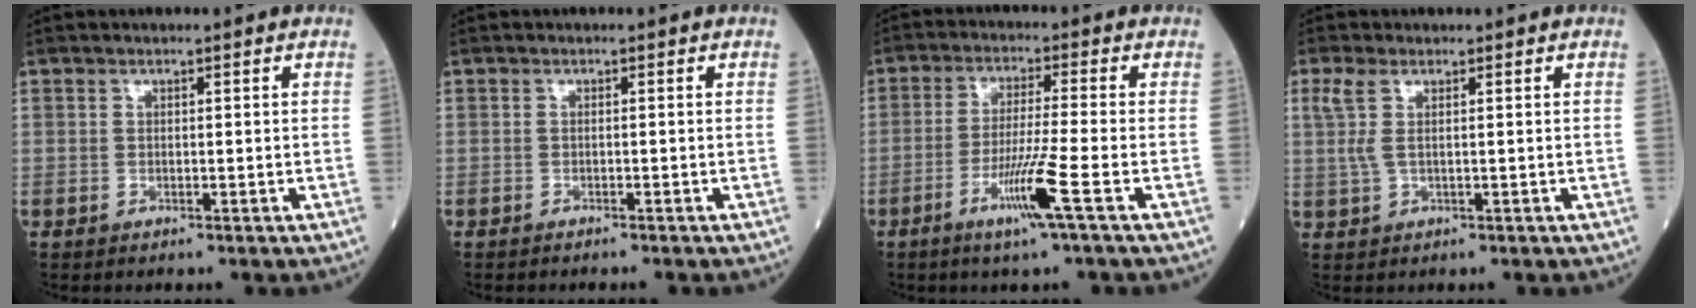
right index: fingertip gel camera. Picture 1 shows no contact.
{"total": 1.4, "force": [-1.2, -0.1, 0.6], "torque": [-0.008, 0.000, -0.016]}
{"total": 7.8, "force": [-3.5, -1.4, 6.8], "torque": [-0.132, -0.019, -0.070]}
{"total": 3.0, "force": [1.1, 0.8, 2.7], "torque": [-0.081, 0.010, 0.027]}